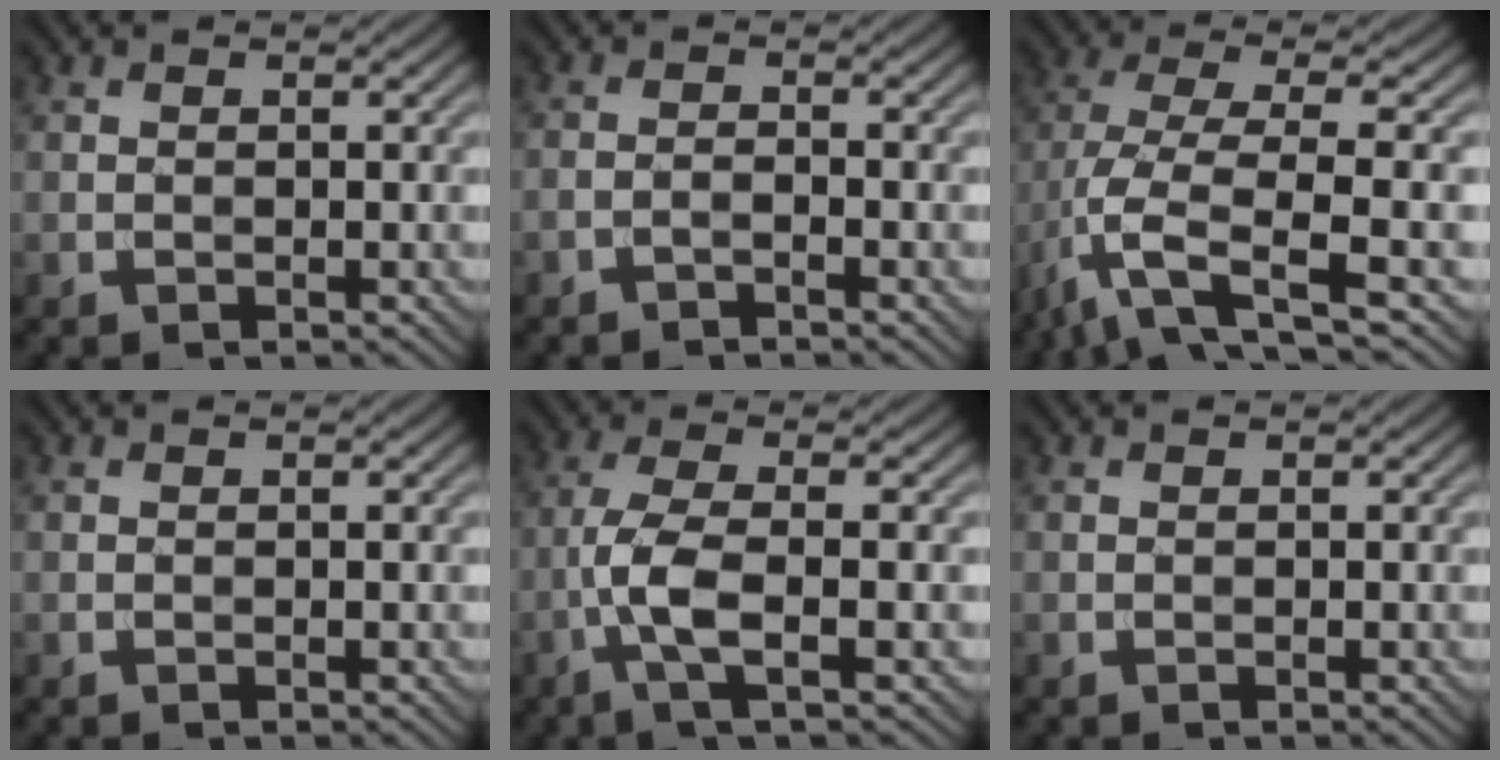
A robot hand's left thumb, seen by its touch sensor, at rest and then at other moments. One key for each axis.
{"total": 1.3, "fx": -1.1, "fy": 0.1, "fz": 0.6, "tx": -0.012, "ty": 0.004, "tz": -0.026}
{"total": 9.3, "fx": -3.1, "fy": 3.0, "fz": 8.2, "tx": -0.183, "ty": 0.000, "tz": -0.071}
{"total": 0.0}
{"total": 5.7, "fx": -1.8, "fy": 1.2, "fz": 5.3, "tx": -0.115, "ty": 0.008, "tz": -0.047}
{"total": 0.0}